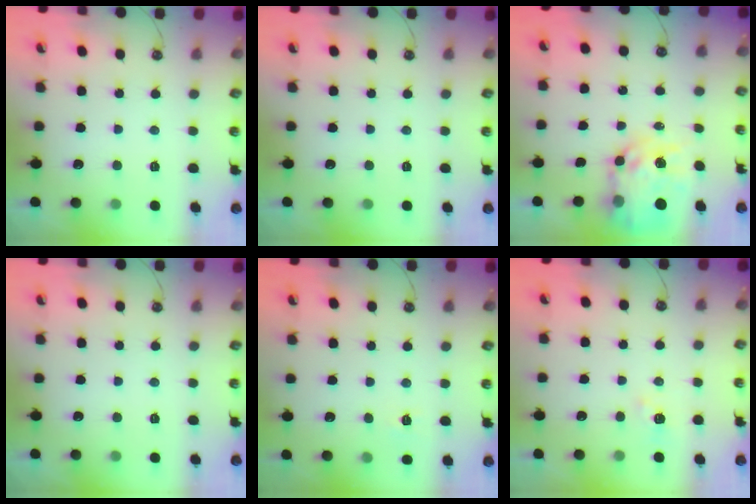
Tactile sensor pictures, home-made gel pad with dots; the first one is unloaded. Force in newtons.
{"total": 0.0}
{"total": 12.3, "press": 12.3, "slide": 1.0}
{"total": 0.0}
{"total": 4.7, "press": 4.6, "slide": 0.7}
{"total": 4.0, "press": 4.0, "slide": 0.6}